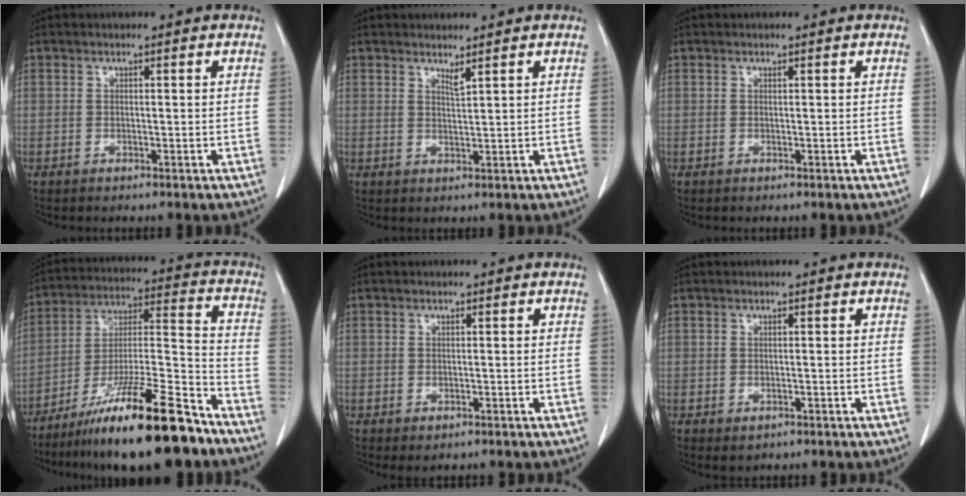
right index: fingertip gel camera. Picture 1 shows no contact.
{"total": 1.4, "force": [1.1, -0.3, 0.7], "torque": [-0.013, -0.012, 0.021]}
{"total": 0.0}
{"total": 20.5, "force": [-15.0, 1.8, 13.8], "torque": [-0.227, -0.016, -0.260]}
{"total": 1.1, "force": [-0.5, 0.5, 0.7], "torque": [-0.011, -0.002, -0.001]}
{"total": 1.1, "force": [-0.5, 0.7, 0.7], "torque": [-0.011, -0.002, 0.000]}